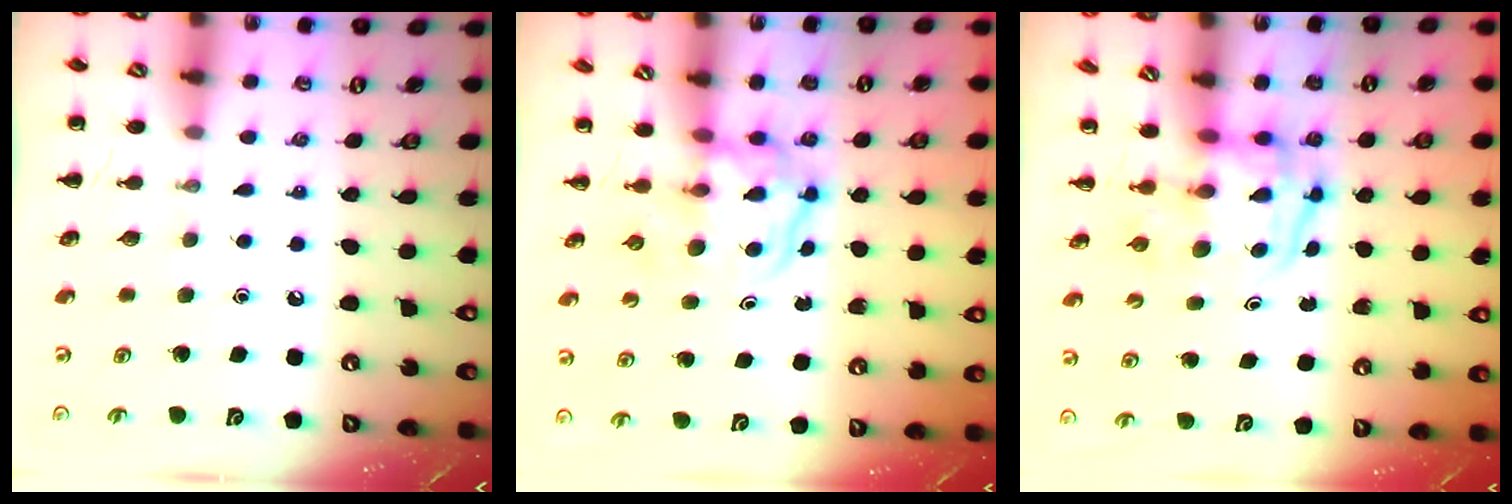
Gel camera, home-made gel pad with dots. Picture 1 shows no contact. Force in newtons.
{"total": 3.8, "press": 3.7, "slide": 0.4}
{"total": 4.0, "press": 3.9, "slide": 0.6}